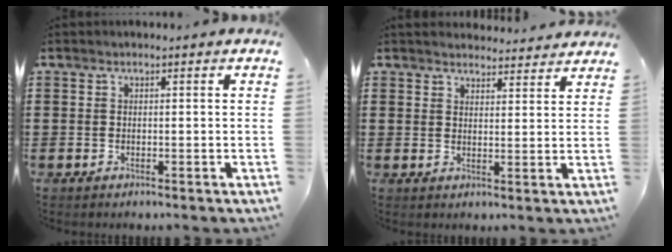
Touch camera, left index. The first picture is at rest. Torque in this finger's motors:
{"motor_torque": [0.53, -0.48, -0.19, -0.03]}